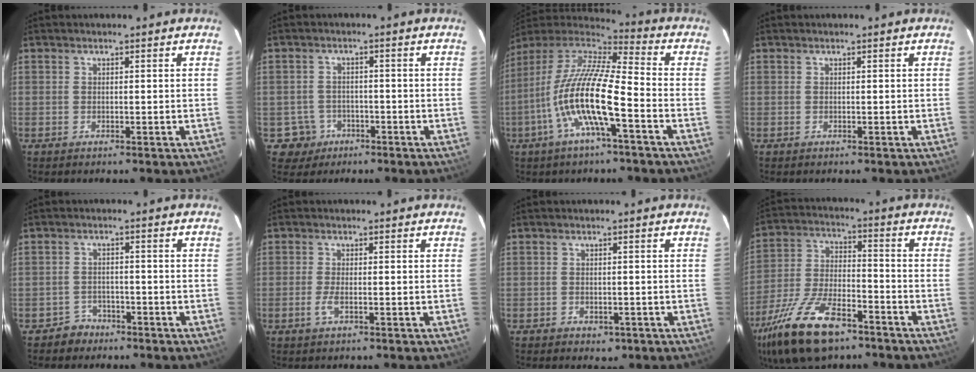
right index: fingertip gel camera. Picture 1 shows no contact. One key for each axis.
{"total": 4.8, "fx": -2.1, "fy": 4.3, "fz": 0.0, "tx": -0.013, "ty": 0.020, "tz": -0.031}
{"total": 16.7, "fx": -5.8, "fy": 3.0, "fz": 15.4, "tx": -0.285, "ty": -0.014, "tz": -0.118}
{"total": 0.0}
{"total": 3.6, "fx": -2.6, "fy": 2.4, "fz": -0.2, "tx": -0.003, "ty": 0.013, "tz": -0.043}
{"total": 2.2, "fx": -0.9, "fy": 0.6, "fz": 2.0, "tx": -0.041, "ty": -0.004, "tz": -0.018}
{"total": 2.8, "fx": -1.3, "fy": 2.2, "fz": 1.2, "tx": -0.024, "ty": 0.000, "tz": -0.009}
{"total": 19.2, "fx": -12.6, "fy": 7.7, "fz": 12.2, "tx": -0.262, "ty": -0.027, "tz": -0.229}